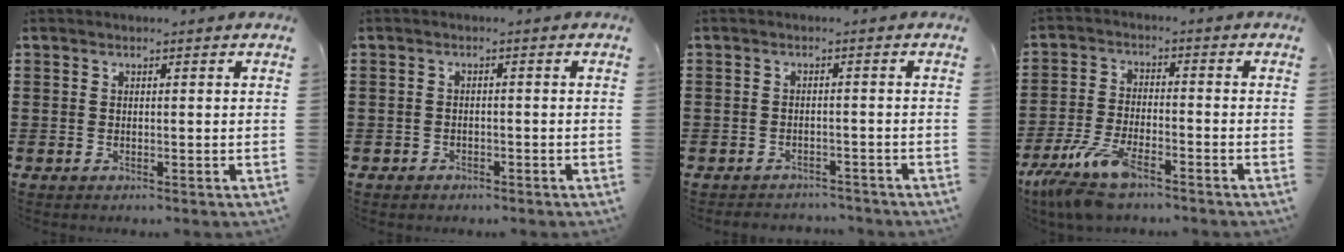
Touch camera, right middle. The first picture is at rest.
{"total": 1.1, "force": [-0.9, 0.6, 0.0], "torque": [-0.004, 0.002, -0.022]}
{"total": 2.0, "force": [-2.0, 0.3, -0.1], "torque": [-0.006, -0.001, -0.045]}
{"total": 8.5, "force": [-6.6, 2.0, 5.0], "torque": [-0.122, -0.010, -0.128]}